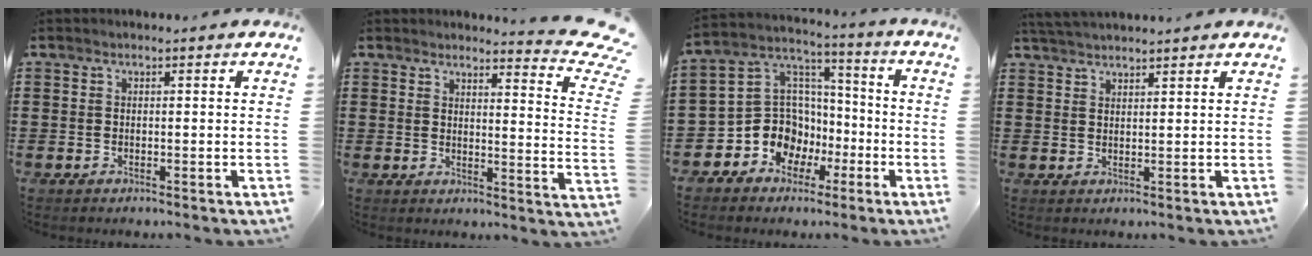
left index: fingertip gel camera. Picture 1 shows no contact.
{"total": 5.3, "force": [4.5, -0.1, 2.8], "torque": [-0.043, -0.037, 0.071]}
{"total": 10.0, "force": [-4.1, 8.8, 2.2], "torque": [-0.090, 0.001, -0.073]}
{"total": 2.3, "force": [2.3, -0.2, 0.4], "torque": [-0.014, -0.002, 0.045]}